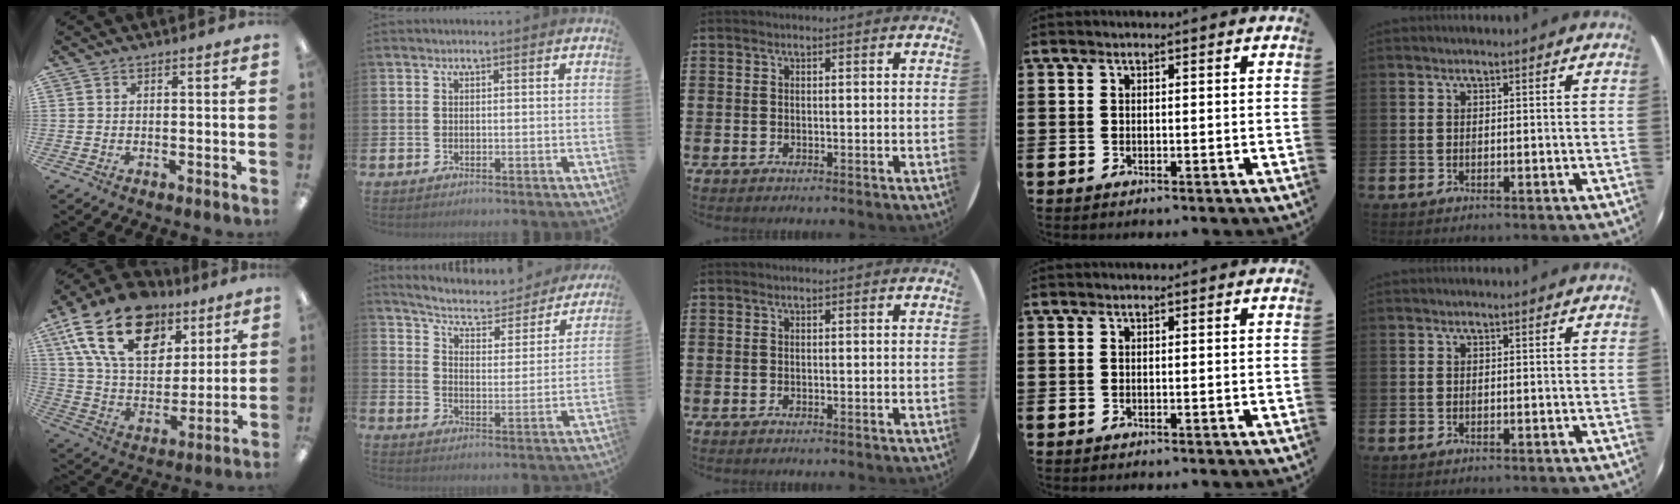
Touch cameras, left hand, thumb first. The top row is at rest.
{"thumb": {"total": 22.7, "force": [12.6, 13.3, 13.4], "torque": [-0.247, -0.053, 0.227]}, "index": {"total": 5.9, "force": [5.4, 1.7, 1.7], "torque": [-0.053, -0.045, 0.085]}}